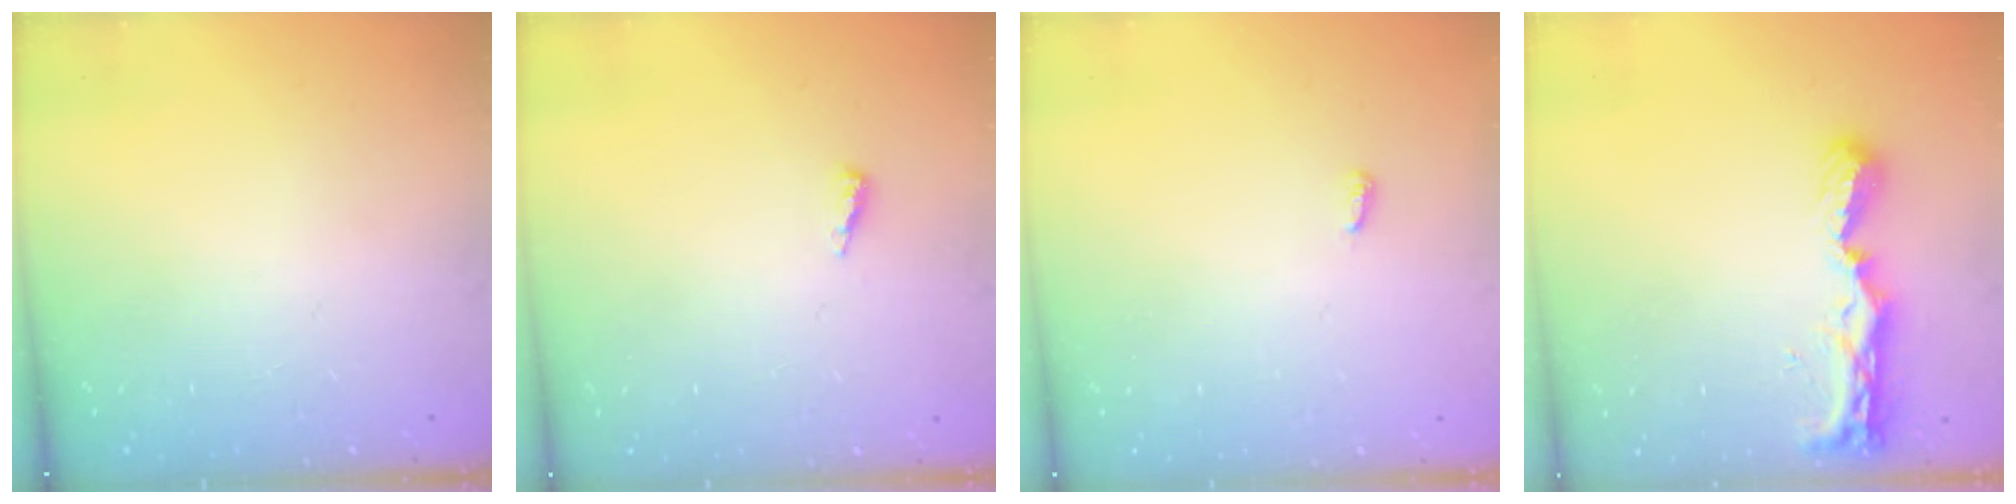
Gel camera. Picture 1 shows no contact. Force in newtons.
{"total": 2.5, "press": 2.5, "slide": 0.2}
{"total": 2.9, "press": 2.9, "slide": 0.3}
{"total": 8.3, "press": 8.3, "slide": 0.6}